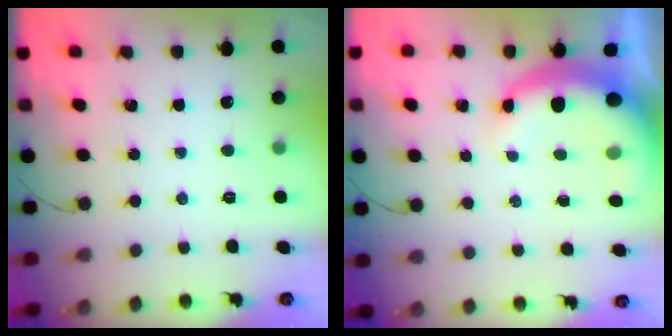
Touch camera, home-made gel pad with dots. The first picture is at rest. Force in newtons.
{"total": 9.2, "press": 9.2, "slide": 1.2}